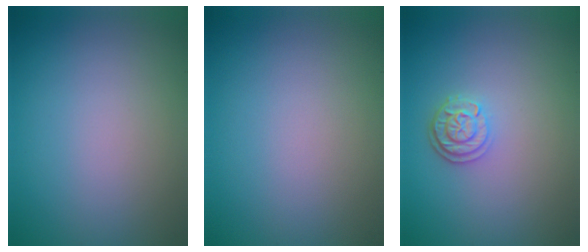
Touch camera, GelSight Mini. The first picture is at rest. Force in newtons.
{"total": 0.0}
{"total": 2.5, "press": 2.1, "slide": 1.3}